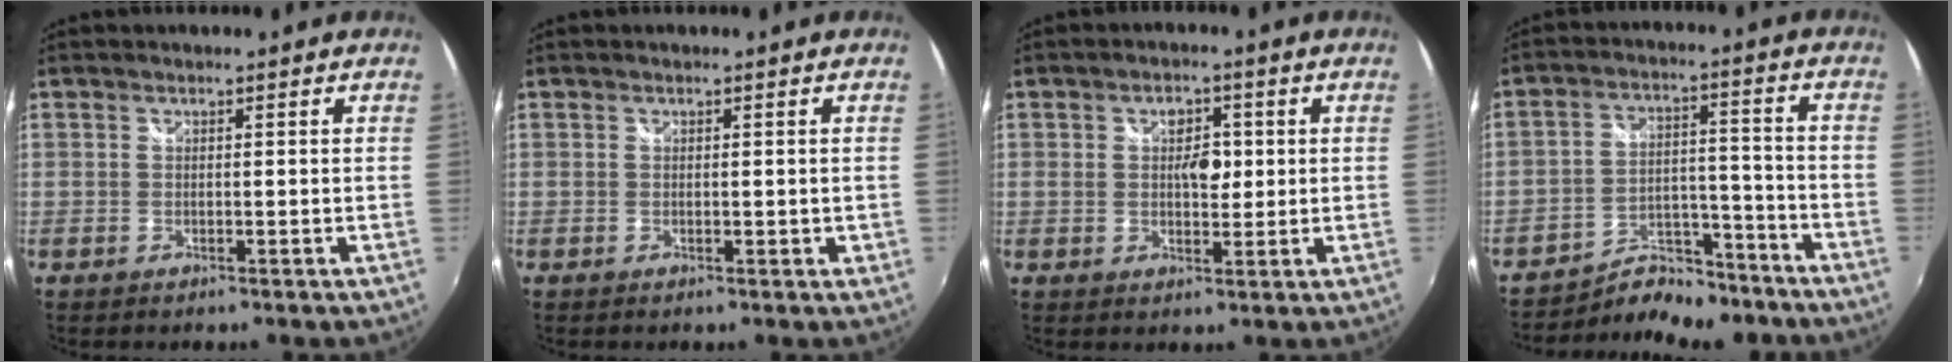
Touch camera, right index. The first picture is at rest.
{"total": 1.0, "force": [-0.1, 0.6, 0.8], "torque": [-0.009, 0.000, -0.001]}
{"total": 4.3, "force": [0.6, 3.0, 3.1], "torque": [-0.044, 0.008, 0.010]}
{"total": 10.6, "force": [-10.0, 2.9, 1.8], "torque": [-0.032, 0.021, -0.142]}